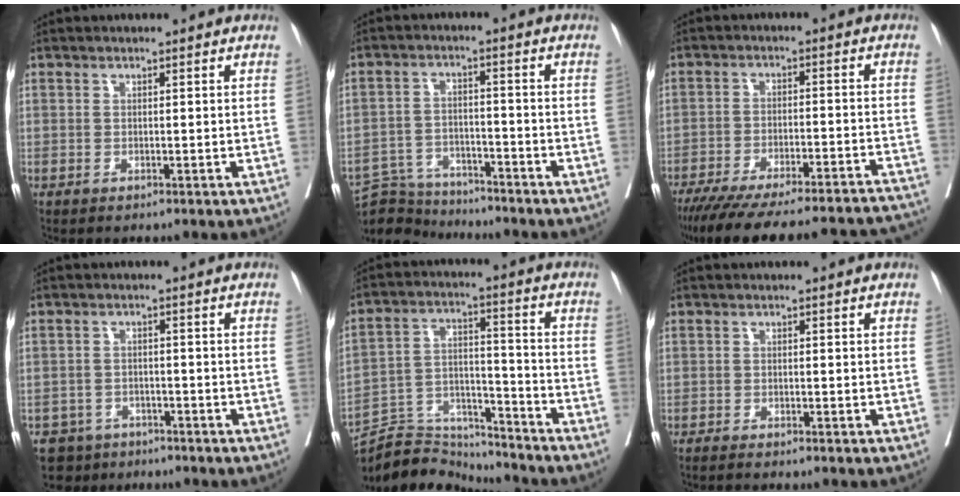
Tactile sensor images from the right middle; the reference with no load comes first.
{"total": 7.3, "force": [-7.1, 1.4, -0.5], "torque": [0.003, 0.011, -0.127]}
{"total": 27.5, "force": [-24.8, 3.5, 11.4], "torque": [-0.152, -0.035, -0.327]}
{"total": 5.0, "force": [-4.2, 2.6, -0.5], "torque": [0.011, 0.001, -0.075]}
{"total": 13.1, "force": [-13.1, 1.5, 0.3], "torque": [-0.003, 0.033, -0.225]}
{"total": 2.5, "force": [-2.2, -0.2, 1.1], "torque": [-0.015, -0.002, -0.032]}